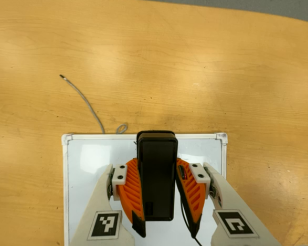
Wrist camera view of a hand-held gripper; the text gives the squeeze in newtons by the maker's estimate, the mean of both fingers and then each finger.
{"total": 6.5, "left": 5.2, "right": 7.7}